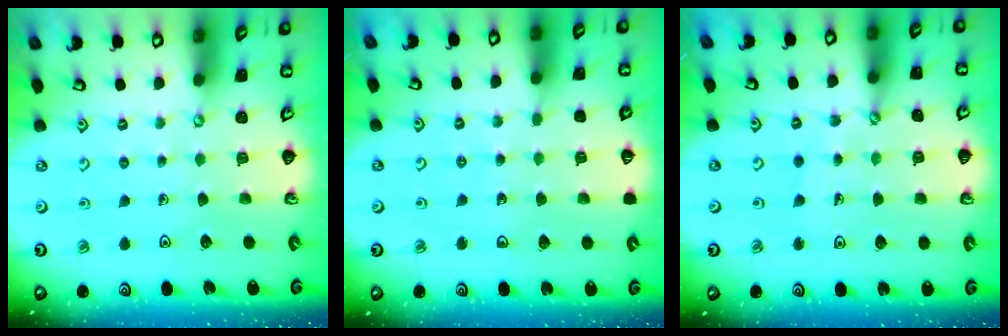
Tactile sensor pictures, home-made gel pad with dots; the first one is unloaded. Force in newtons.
{"total": 3.7, "press": 2.8, "slide": 2.3}
{"total": 1.0, "press": 1.0, "slide": 0.2}